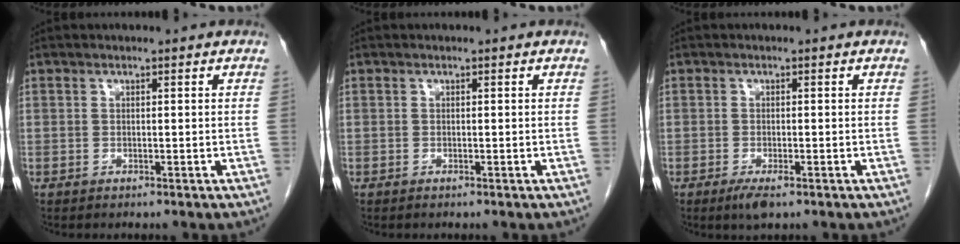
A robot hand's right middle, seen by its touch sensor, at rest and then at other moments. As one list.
[{"total": 0.0}, {"total": 2.7, "force": [-1.6, 0.6, 2.1], "torque": [-0.039, -0.005, -0.025]}]